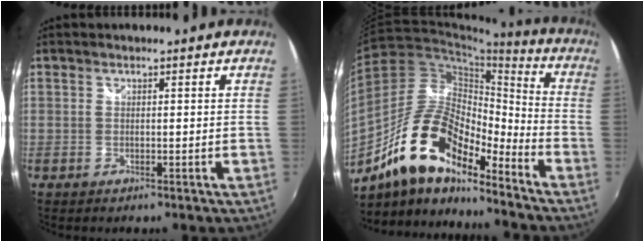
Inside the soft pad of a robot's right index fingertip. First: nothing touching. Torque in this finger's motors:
{"motor_torque": [1.01, -1.13, 1.05, 0.21]}